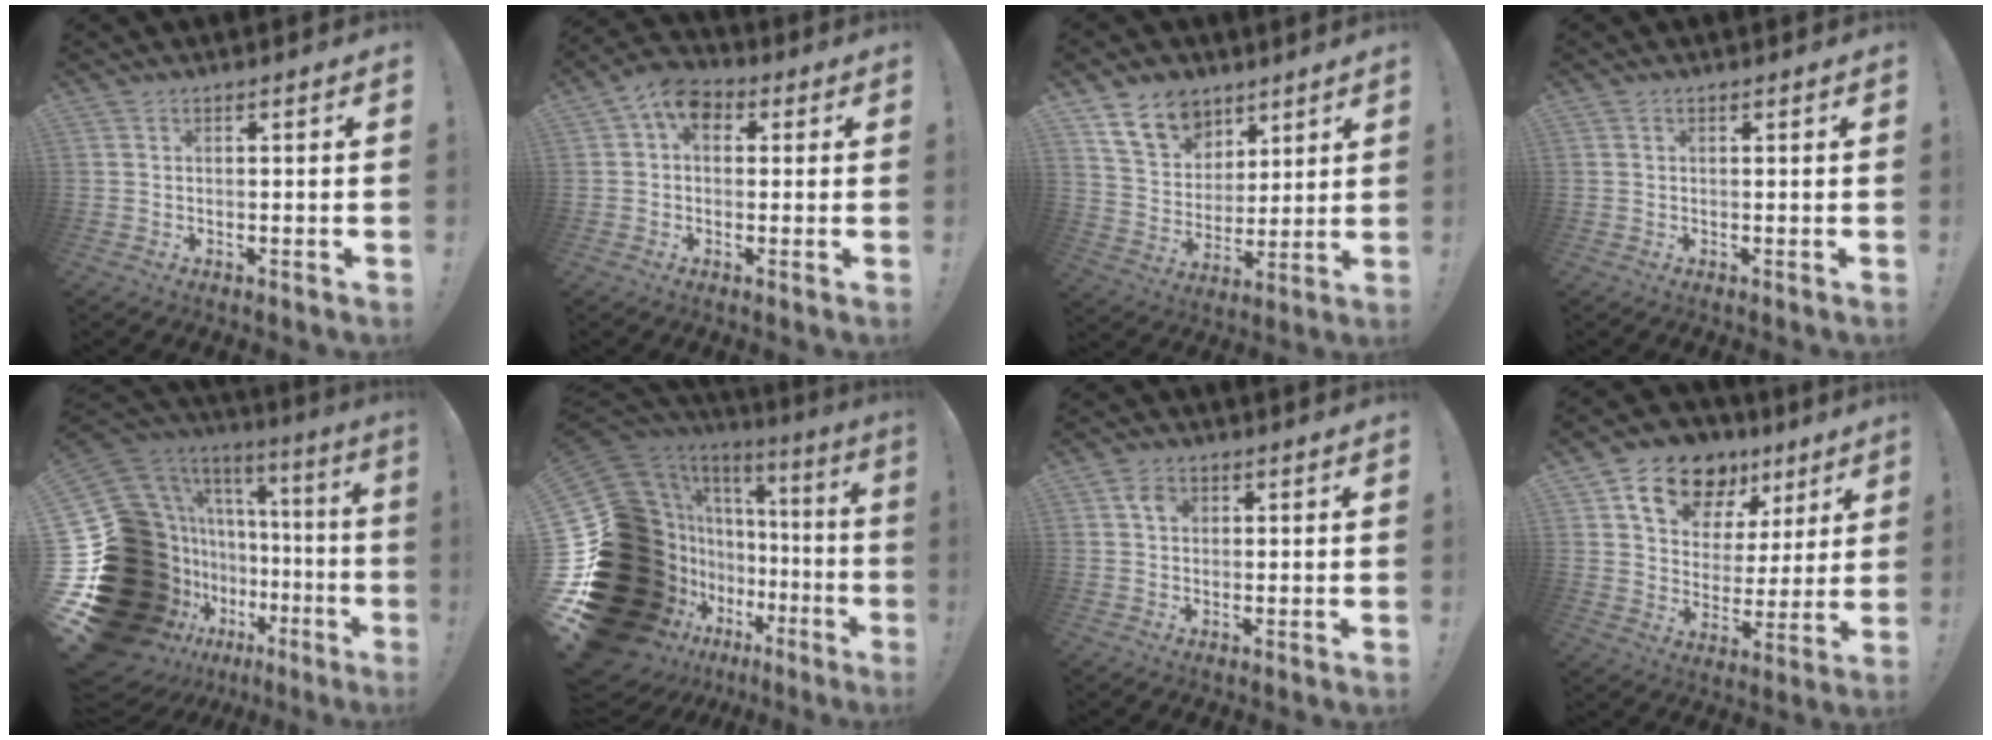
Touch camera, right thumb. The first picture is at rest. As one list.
[{"total": 7.1, "force": [2.4, 4.8, 4.7], "torque": [-0.078, 0.002, 0.049]}, {"total": 14.1, "force": [8.6, 10.0, 5.0], "torque": [-0.084, -0.051, 0.168]}, {"total": 0.5, "force": [0.4, 0.2, 0.1], "torque": [0.005, -0.003, 0.007]}, {"total": 23.2, "force": [-5.4, 16.0, 15.9], "torque": [-0.224, -0.049, 0.006]}, {"total": 24.8, "force": [-5.8, 16.5, 17.5], "torque": [-0.269, -0.044, 0.000]}, {"total": 4.0, "force": [1.2, 2.8, 2.6], "torque": [-0.041, 0.004, 0.020]}, {"total": 16.1, "force": [10.6, 9.9, 7.0], "torque": [-0.121, -0.060, 0.193]}]